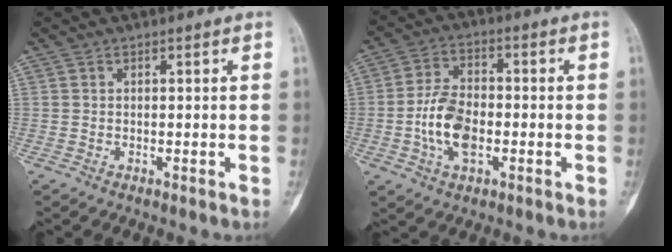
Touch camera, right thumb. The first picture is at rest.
{"total": 9.8, "force": [-2.1, 5.7, 7.8], "torque": [-0.139, 0.016, -0.043]}